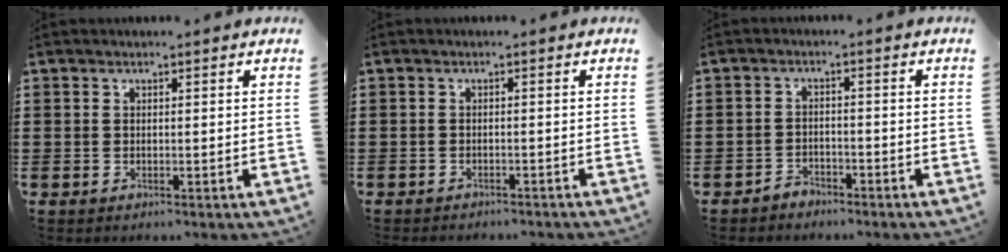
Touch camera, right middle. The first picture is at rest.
{"total": 1.0, "force": [-1.0, 0.1, 0.0], "torque": [-0.003, 0.001, -0.022]}
{"total": 2.1, "force": [-2.0, 0.6, 0.0], "torque": [-0.006, 0.001, -0.044]}